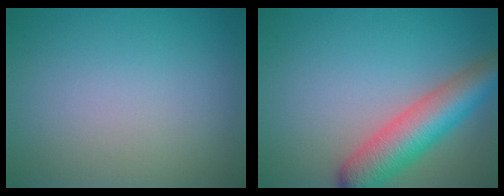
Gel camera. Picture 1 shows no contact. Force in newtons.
{"total": 7.0, "press": 7.0, "slide": 0.2}